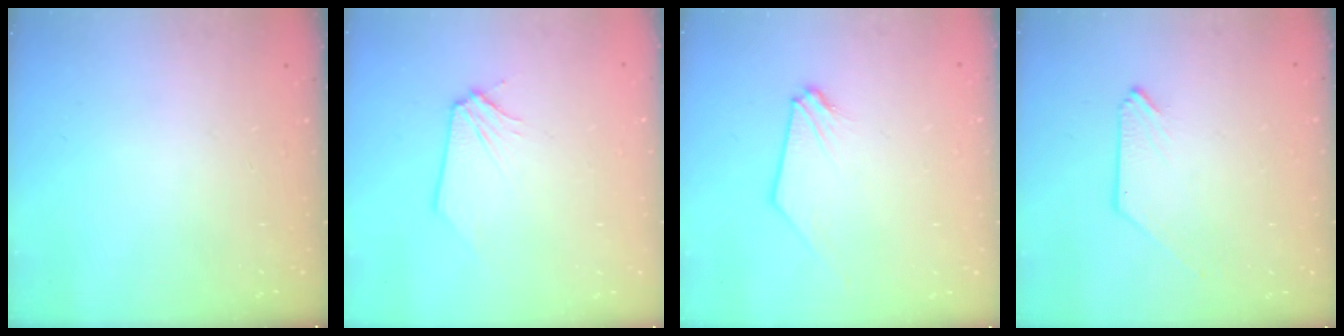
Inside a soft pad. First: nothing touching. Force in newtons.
{"total": 0.0}
{"total": 0.7, "press": 0.7, "slide": 0.2}
{"total": 0.0}